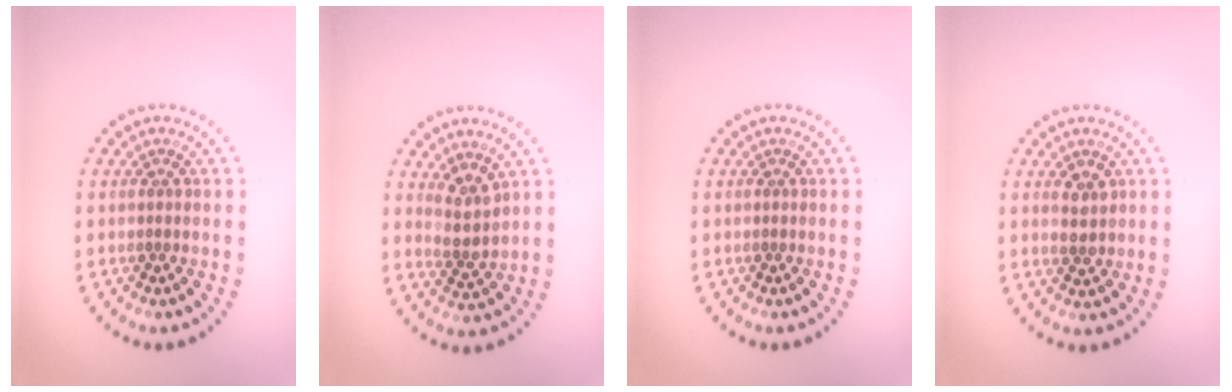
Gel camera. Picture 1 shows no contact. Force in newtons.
{"total": 2.3, "press": 1.9, "slide": 1.2}
{"total": 0.0}
{"total": 1.8, "press": 1.8, "slide": 0.1}